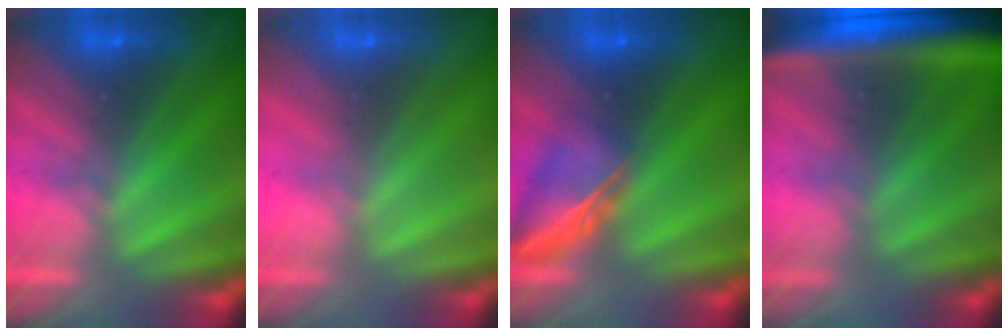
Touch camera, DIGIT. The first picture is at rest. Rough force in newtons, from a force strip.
{"total": 3.3}
{"total": 6.4}
{"total": 5.8}